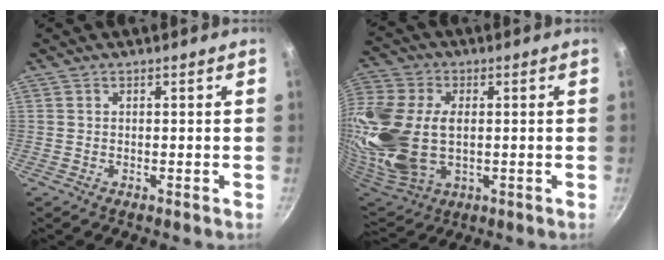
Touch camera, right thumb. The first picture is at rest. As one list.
[{"total": 26.9, "force": [-0.2, 17.1, 20.8], "torque": [-0.525, -0.001, 0.015]}]